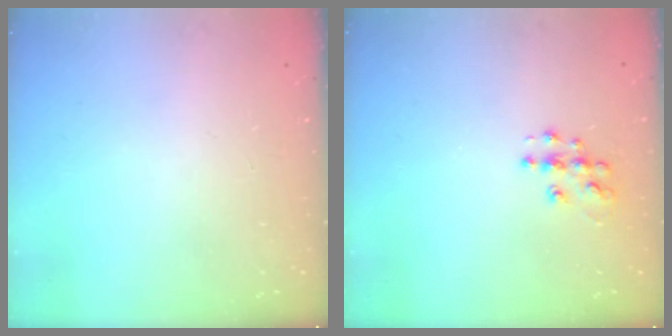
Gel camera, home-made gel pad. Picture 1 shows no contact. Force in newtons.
{"total": 7.1, "press": 7.1, "slide": 0.3}